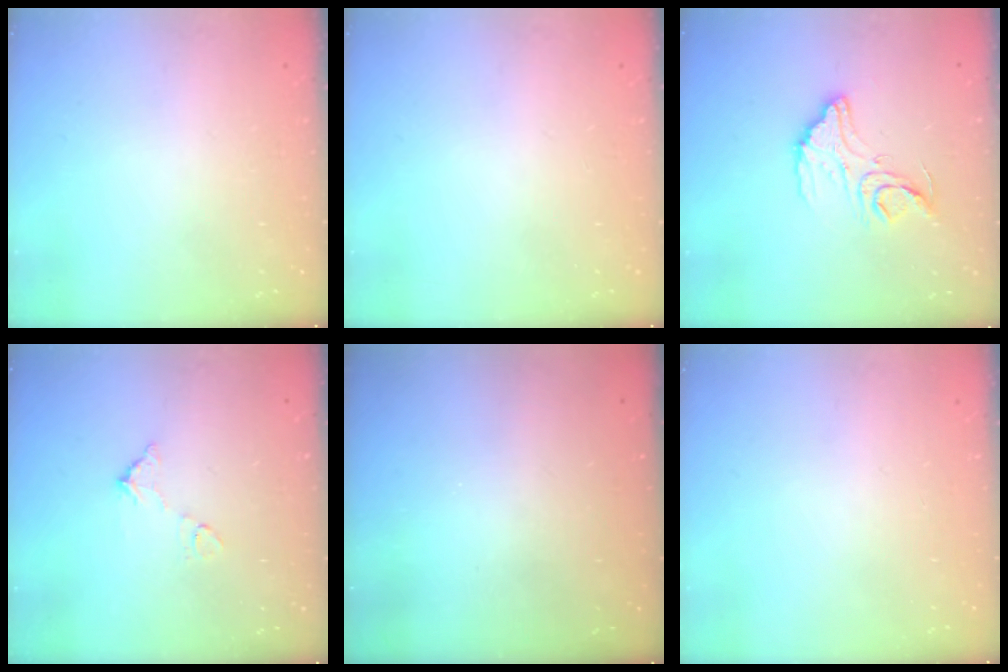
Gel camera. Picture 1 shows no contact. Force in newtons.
{"total": 0.0}
{"total": 13.5, "press": 13.4, "slide": 1.0}
{"total": 6.2, "press": 6.2, "slide": 0.3}
{"total": 3.0, "press": 3.0, "slide": 0.1}
{"total": 0.0}